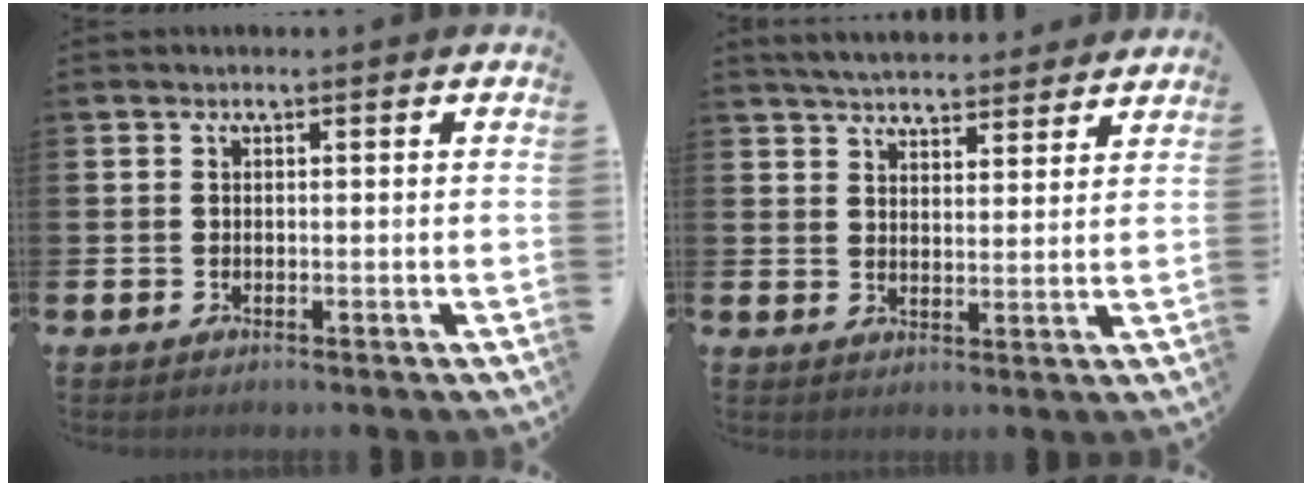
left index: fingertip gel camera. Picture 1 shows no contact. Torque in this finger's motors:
{"motor_torque": [-0.35, -1.79, 0.03, 0.17]}